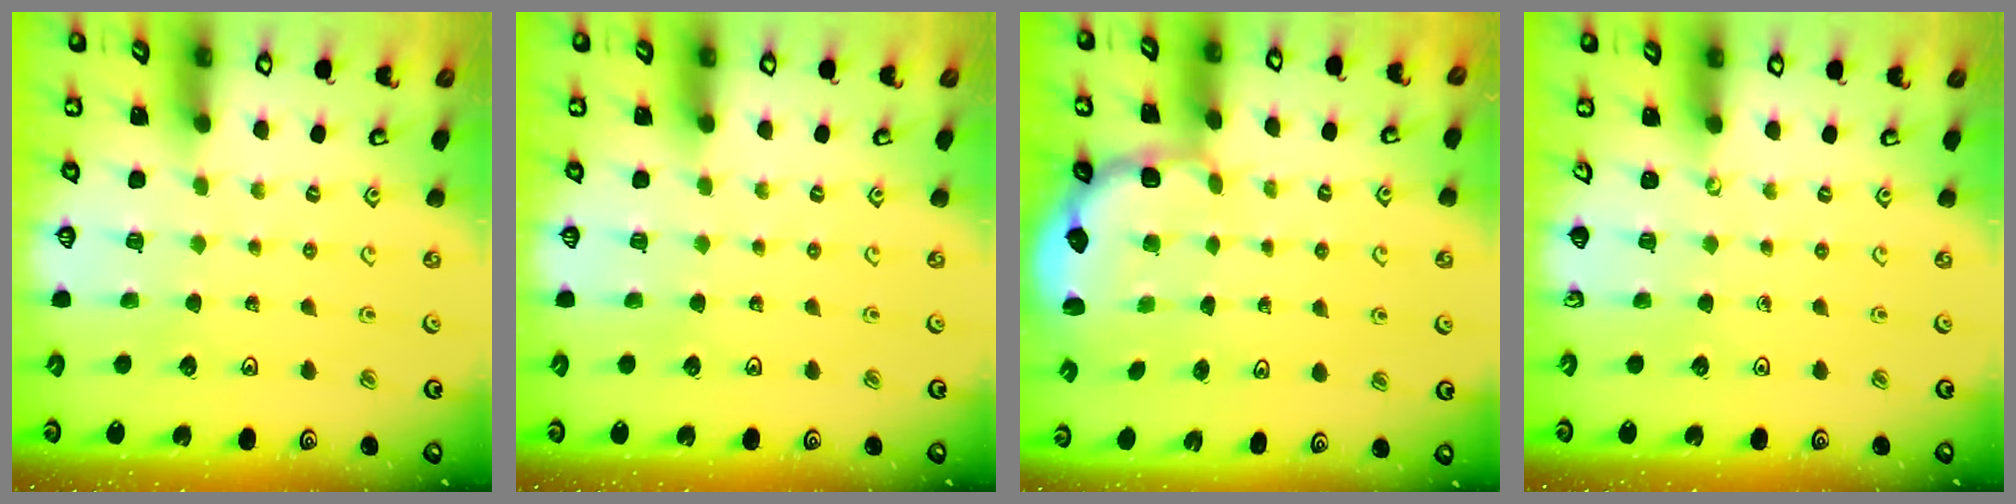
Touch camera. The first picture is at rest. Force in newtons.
{"total": 0.0}
{"total": 2.7, "press": 2.0, "slide": 1.9}
{"total": 0.0}